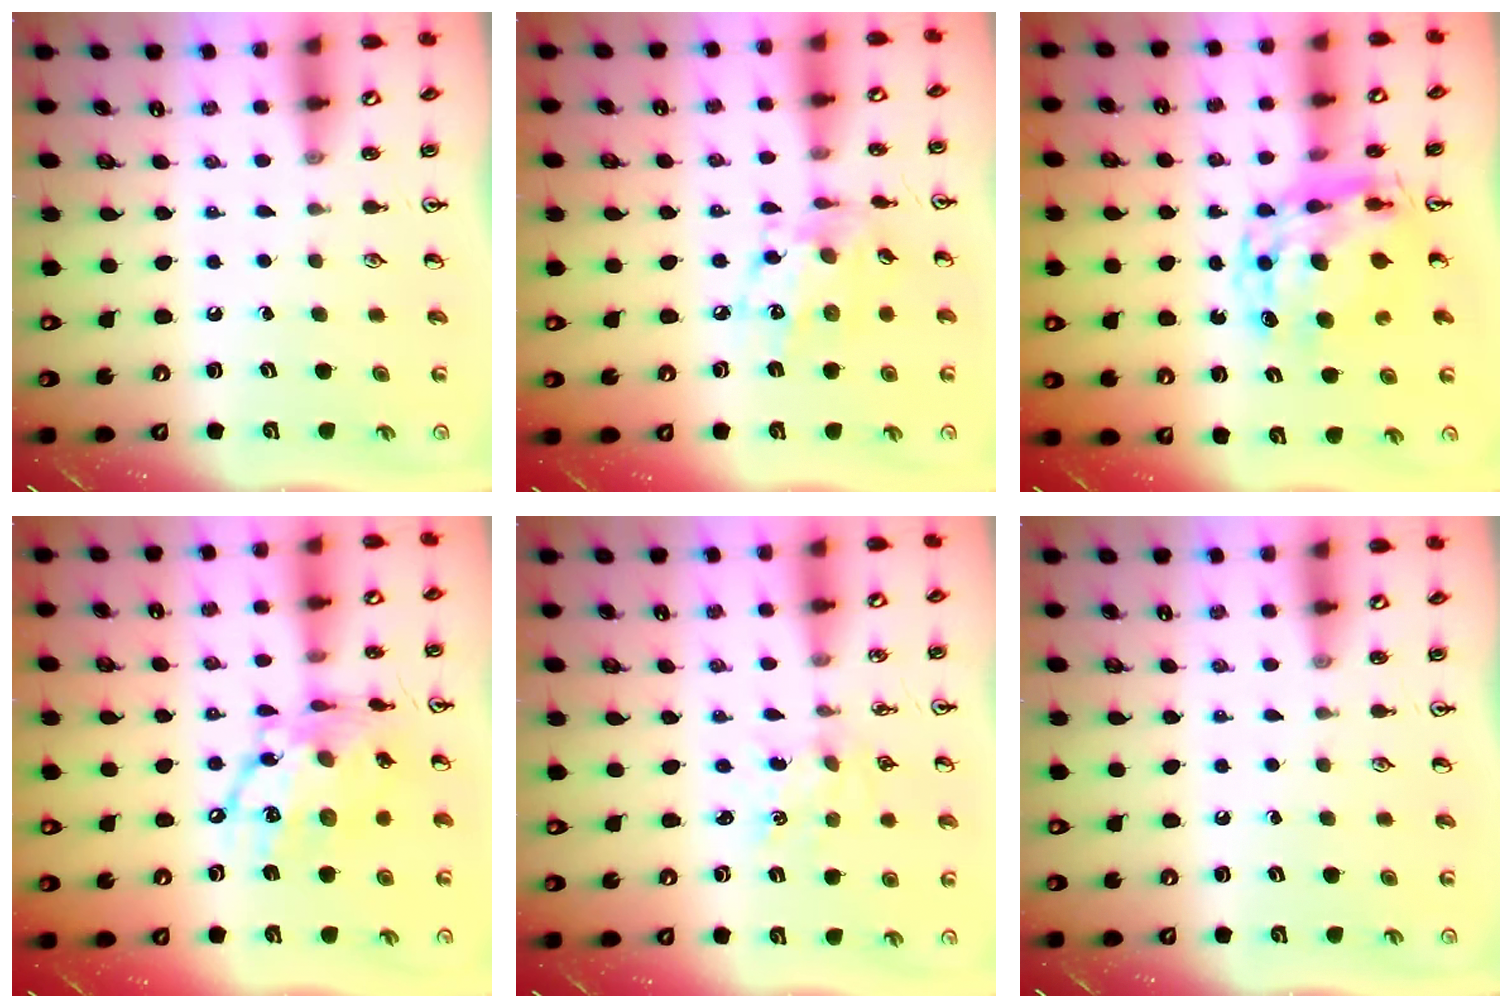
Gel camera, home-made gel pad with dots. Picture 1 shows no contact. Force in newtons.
{"total": 10.9, "press": 10.9, "slide": 0.7}
{"total": 11.7, "press": 11.6, "slide": 1.3}
{"total": 16.4, "press": 16.3, "slide": 1.9}
{"total": 2.3, "press": 2.3, "slide": 0.3}
{"total": 0.0}